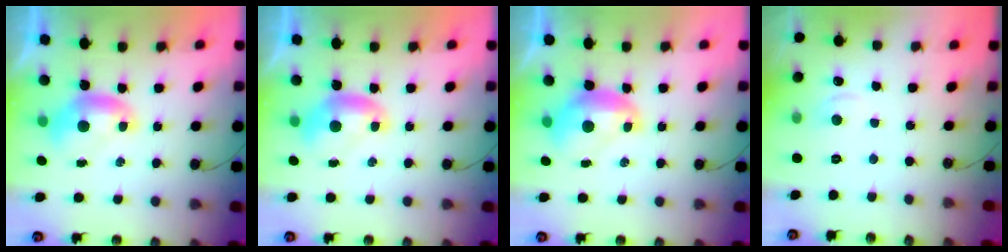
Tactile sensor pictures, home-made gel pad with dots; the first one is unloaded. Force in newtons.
{"total": 0.0}
{"total": 2.1, "press": 2.0, "slide": 0.3}
{"total": 1.0, "press": 0.4, "slide": 0.9}